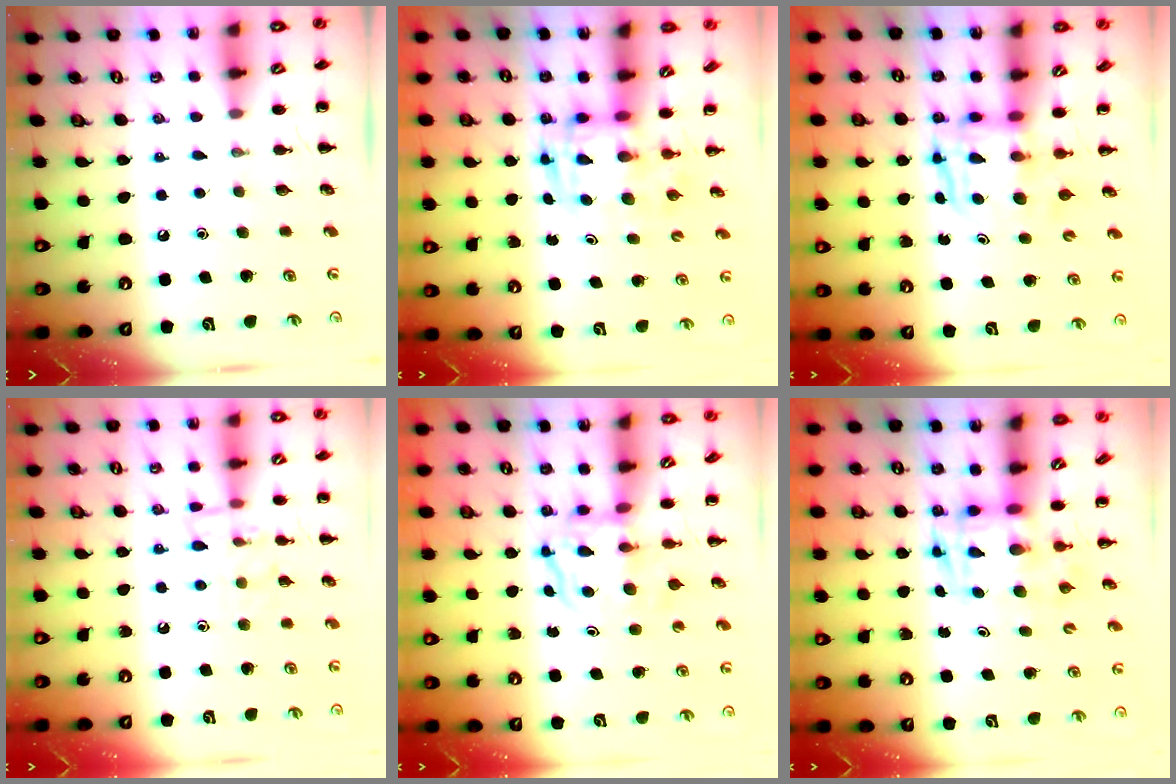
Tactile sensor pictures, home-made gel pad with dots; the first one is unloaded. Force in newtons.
{"total": 2.9, "press": 2.8, "slide": 0.5}
{"total": 3.9, "press": 3.9, "slide": 0.4}
{"total": 9.5, "press": 9.5, "slide": 0.4}
{"total": 3.5, "press": 3.5, "slide": 0.4}
{"total": 3.4, "press": 3.3, "slide": 0.6}